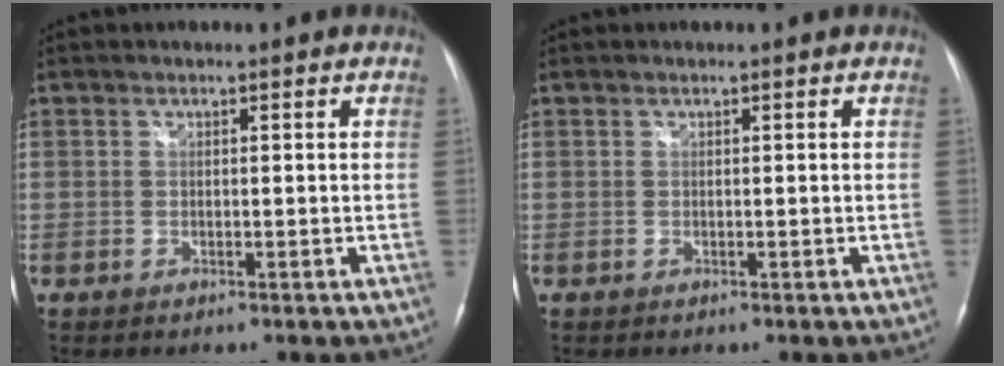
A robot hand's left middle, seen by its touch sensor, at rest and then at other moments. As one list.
[{"total": 0.0}]